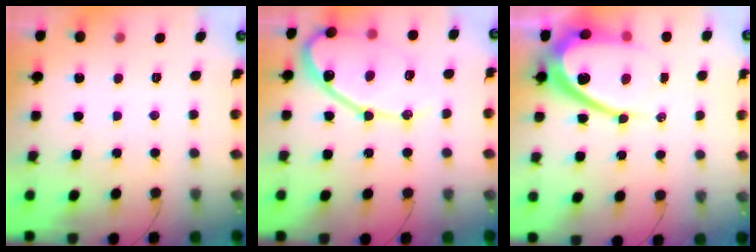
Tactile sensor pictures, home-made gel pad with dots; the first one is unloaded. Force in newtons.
{"total": 16.4, "press": 16.3, "slide": 1.4}
{"total": 17.2, "press": 17.1, "slide": 1.5}